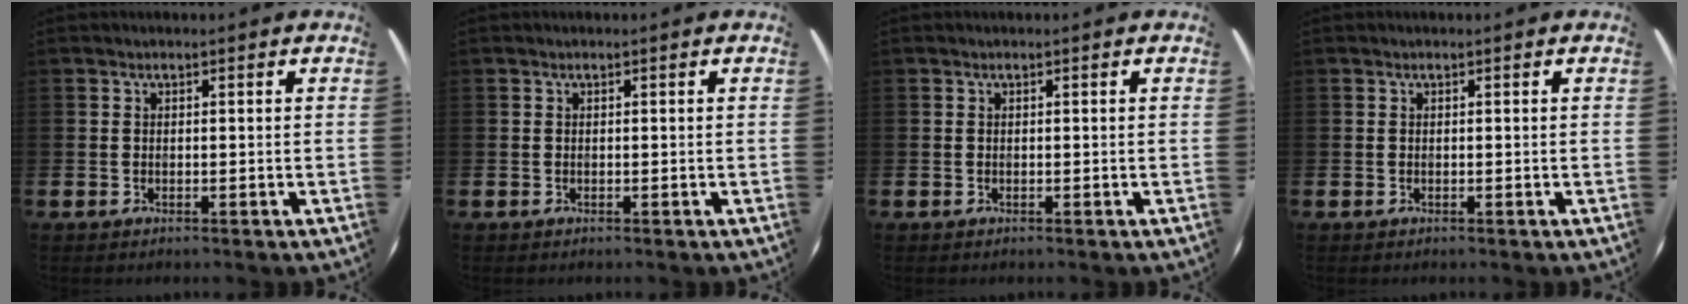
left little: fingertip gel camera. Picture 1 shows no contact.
{"total": 0.0}
{"total": 0.0}
{"total": 0.0}